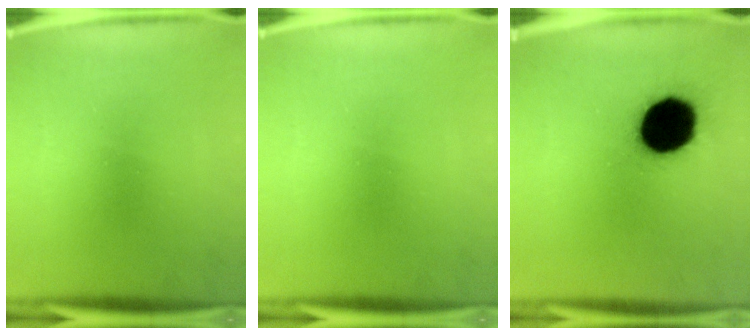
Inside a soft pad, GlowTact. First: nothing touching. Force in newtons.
{"total": 0.0}
{"total": 19.1}